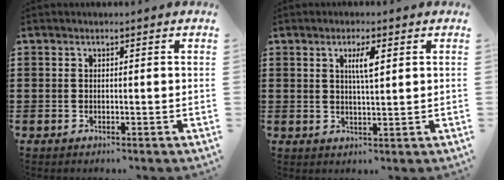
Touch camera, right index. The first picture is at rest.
{"total": 3.6, "force": [1.3, 0.8, 3.2], "torque": [-0.059, 0.003, 0.017]}